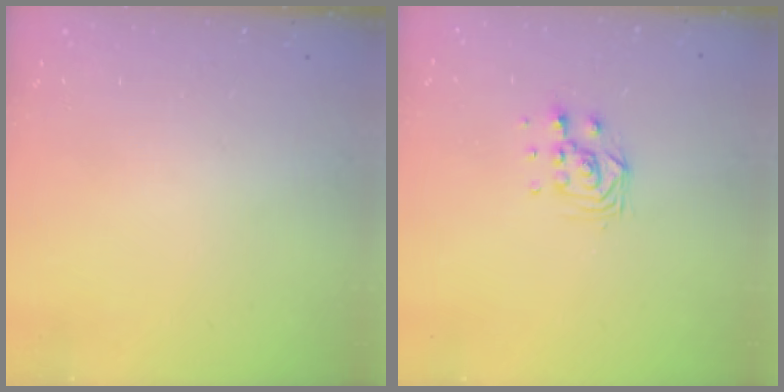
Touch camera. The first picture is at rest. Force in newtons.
{"total": 6.1, "press": 6.1, "slide": 0.8}